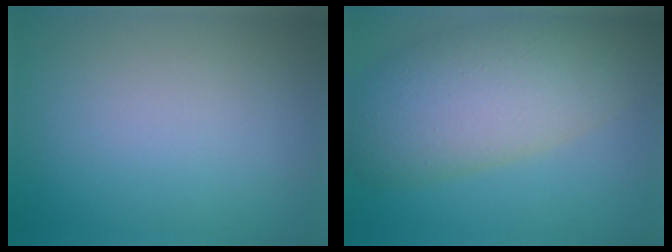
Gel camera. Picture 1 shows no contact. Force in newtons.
{"total": 10.1, "press": 10.0, "slide": 0.6}